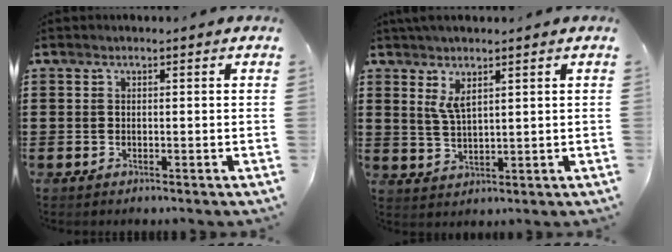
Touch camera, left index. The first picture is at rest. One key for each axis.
{"total": 4.3, "fx": 2.4, "fy": 1.1, "fz": 3.4, "tx": -0.072, "ty": 0.001, "tz": 0.044}